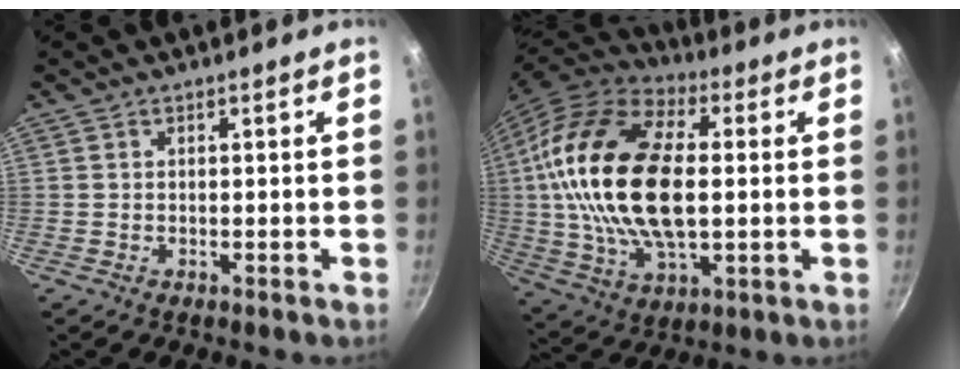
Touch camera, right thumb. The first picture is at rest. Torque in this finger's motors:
{"motor_torque": [-1.10, 3.09, 2.76, 0.03, 0.32]}